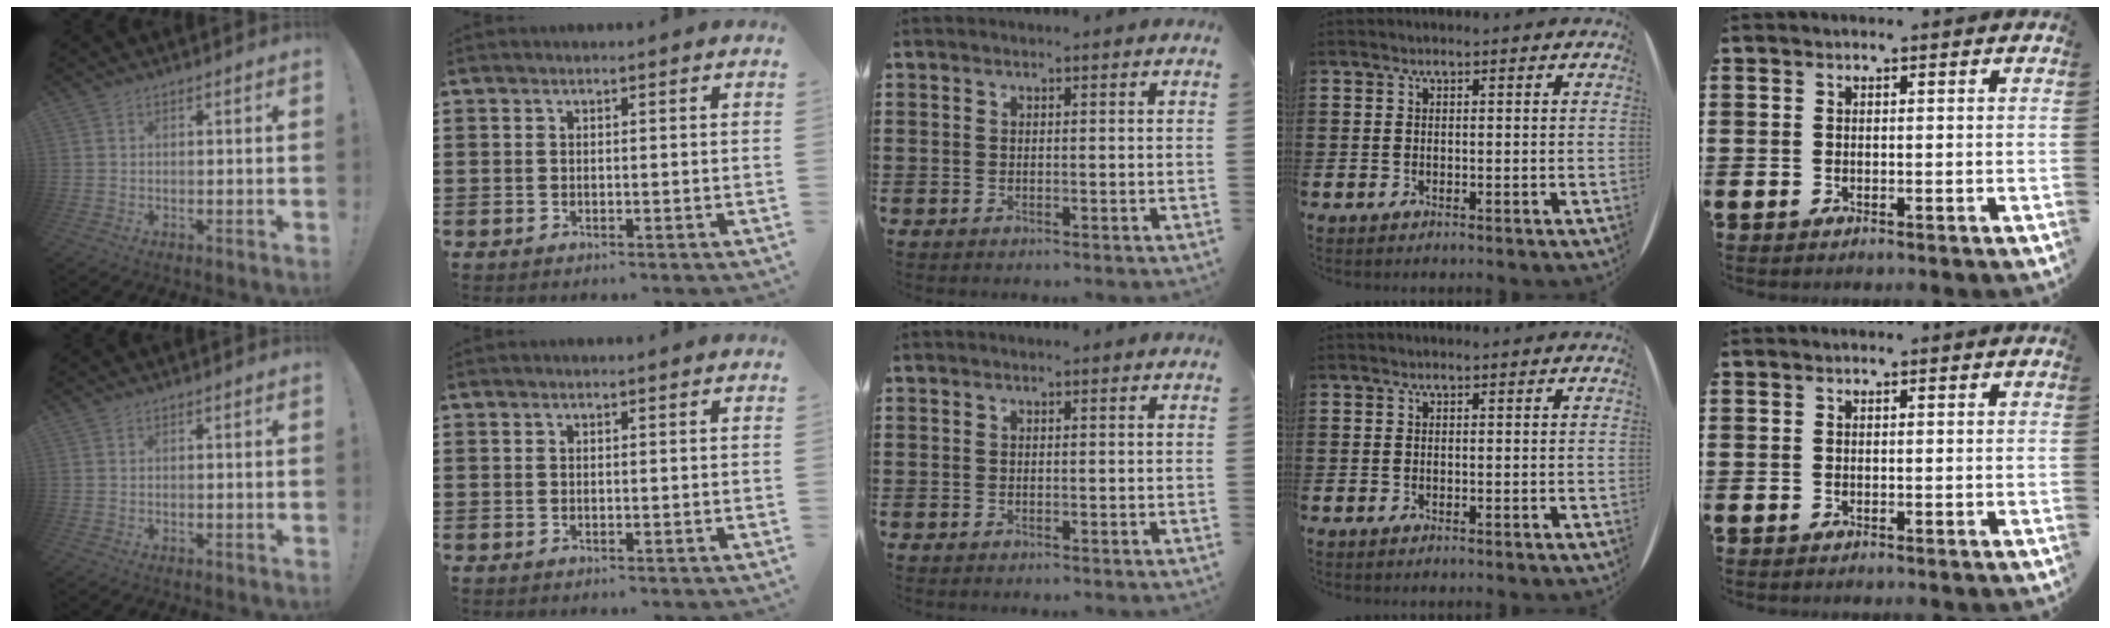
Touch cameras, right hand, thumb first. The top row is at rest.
{}